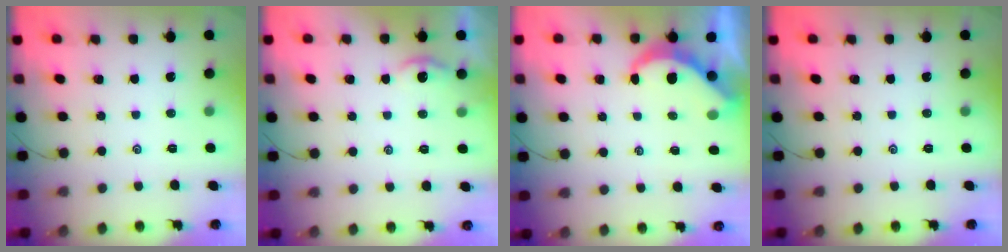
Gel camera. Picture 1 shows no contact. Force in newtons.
{"total": 3.4, "press": 3.4, "slide": 0.4}
{"total": 6.2, "press": 6.2, "slide": 0.2}
{"total": 0.0}